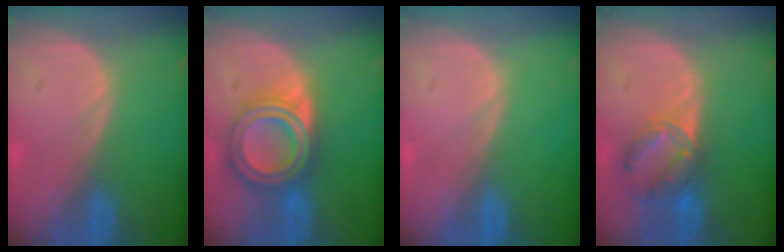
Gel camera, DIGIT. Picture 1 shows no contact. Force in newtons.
{"total": 8.0, "press": 8.0, "slide": 0.5}
{"total": 0.0}
{"total": 7.3, "press": 6.2, "slide": 3.7}